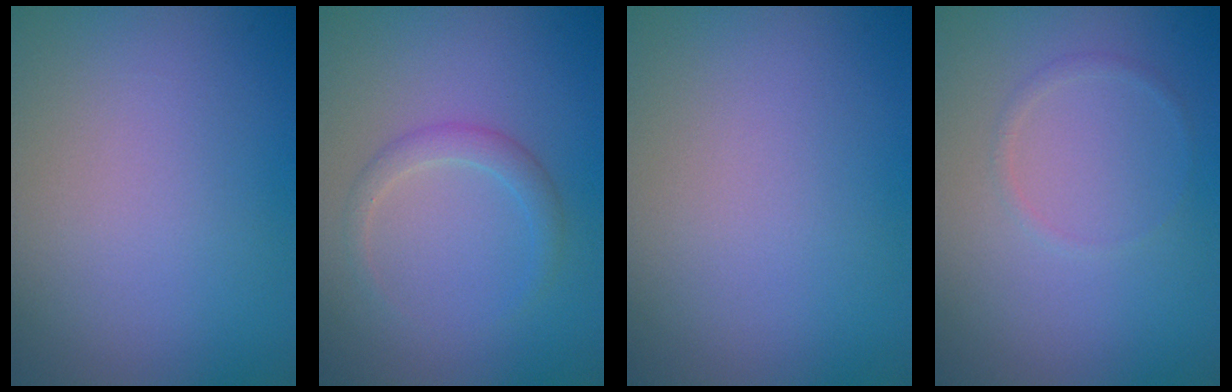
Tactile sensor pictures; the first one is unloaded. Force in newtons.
{"total": 1.7, "press": 1.7, "slide": 0.1}
{"total": 0.0}
{"total": 0.7, "press": 0.7, "slide": 0.0}